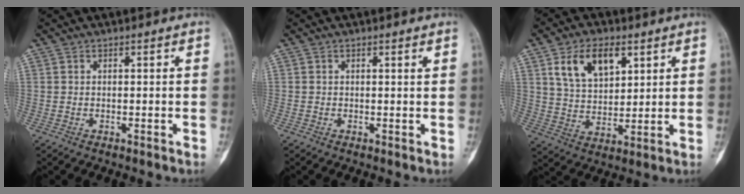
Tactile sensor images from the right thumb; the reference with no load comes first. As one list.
[{"total": 0.7, "force": [0.2, 0.3, 0.6], "torque": [-0.006, -0.001, 0.002]}, {"total": 11.1, "force": [5.2, 6.5, 7.4], "torque": [-0.106, -0.018, 0.099]}]